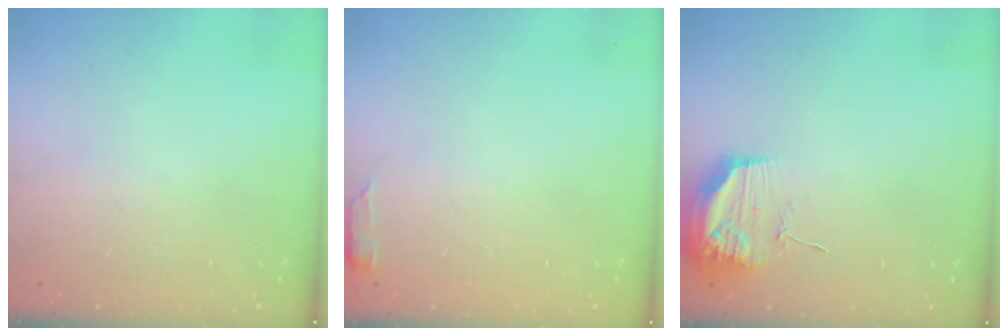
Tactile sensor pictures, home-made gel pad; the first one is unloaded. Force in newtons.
{"total": 2.9, "press": 2.8, "slide": 0.6}
{"total": 12.3, "press": 12.3, "slide": 1.1}